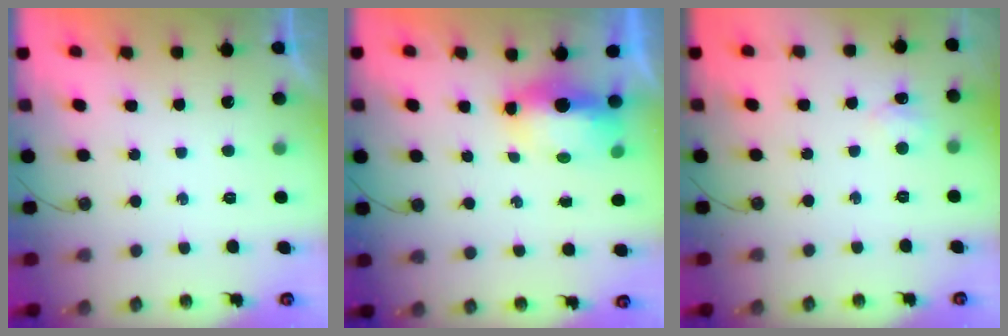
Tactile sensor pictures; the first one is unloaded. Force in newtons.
{"total": 10.6, "press": 8.4, "slide": 6.5}
{"total": 6.9, "press": 6.8, "slide": 1.0}